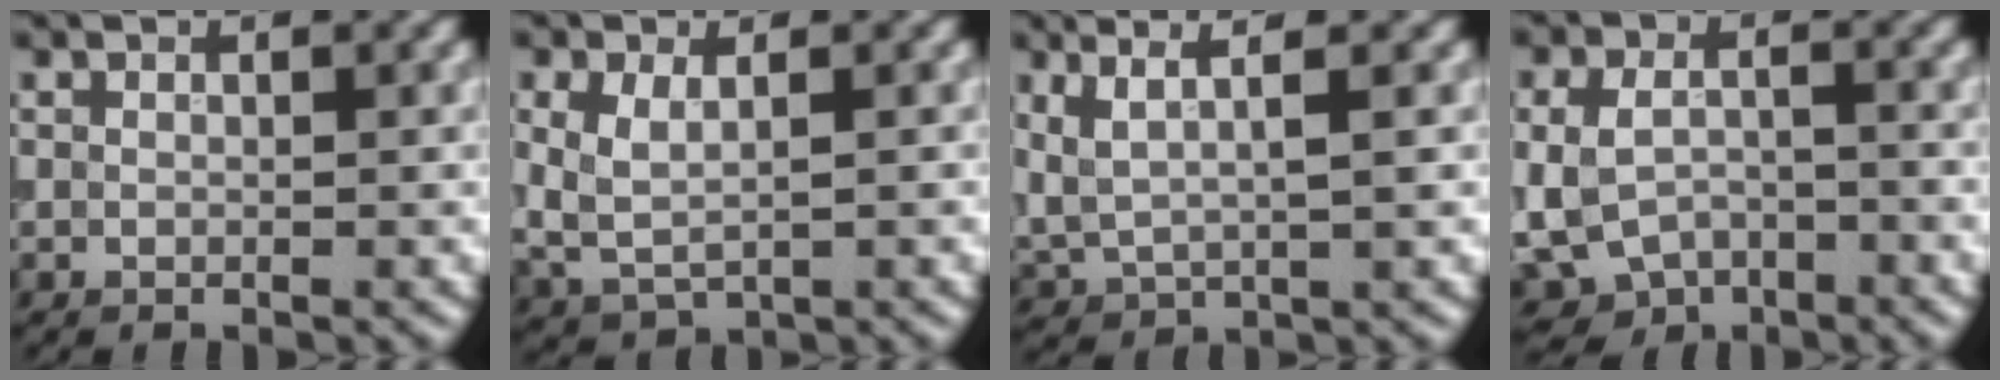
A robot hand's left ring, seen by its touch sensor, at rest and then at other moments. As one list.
[{"total": 3.0, "force": [0.5, 1.6, 2.5], "torque": [-0.057, -0.001, 0.013]}, {"total": 4.4, "force": [2.3, 1.0, 3.7], "torque": [-0.077, 0.006, 0.044]}, {"total": 5.5, "force": [-2.1, 3.9, 3.2], "torque": [-0.063, -0.012, -0.031]}]